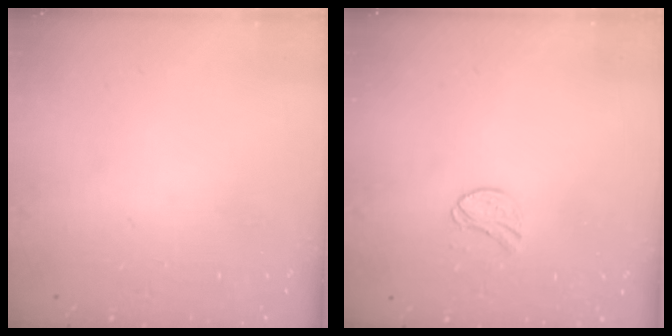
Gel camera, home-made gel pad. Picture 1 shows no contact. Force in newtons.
{"total": 6.8, "press": 6.8, "slide": 0.3}